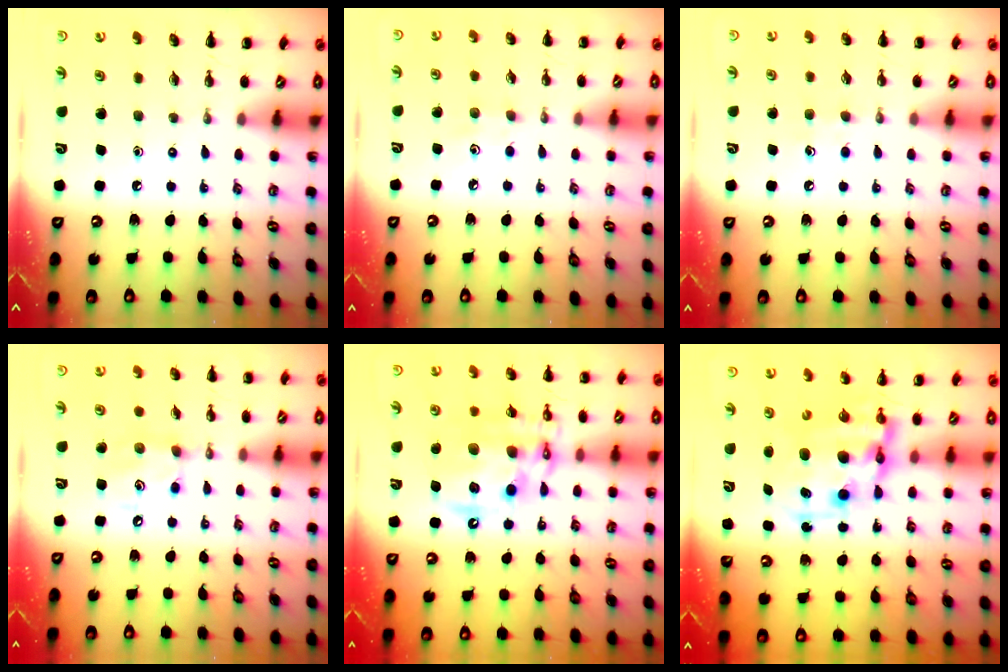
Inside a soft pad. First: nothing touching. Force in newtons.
{"total": 3.9, "press": 3.8, "slide": 1.0}
{"total": 4.9, "press": 4.7, "slide": 1.4}
{"total": 7.0, "press": 6.9, "slide": 0.9}
{"total": 16.2, "press": 15.8, "slide": 3.4}
{"total": 12.0, "press": 11.5, "slide": 3.2}